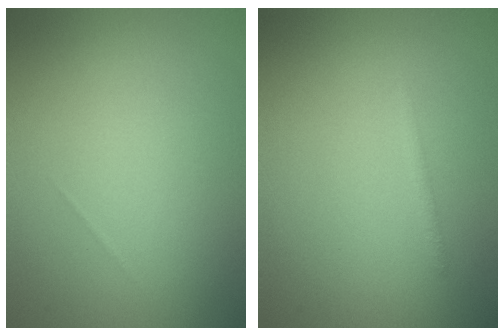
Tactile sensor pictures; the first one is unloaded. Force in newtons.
{"total": 0.7, "press": 0.7, "slide": 0.1}